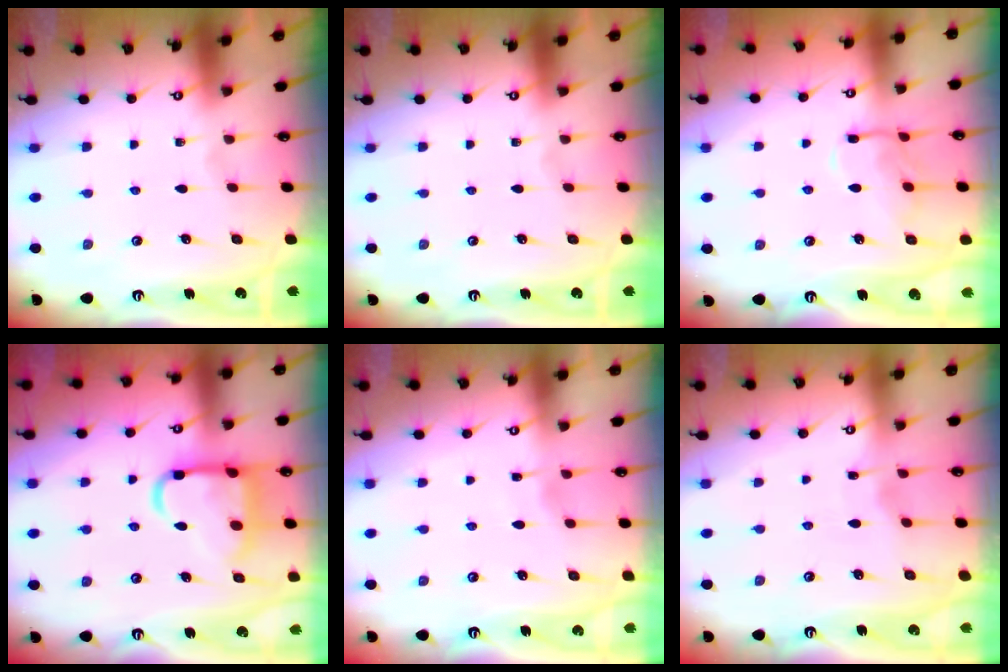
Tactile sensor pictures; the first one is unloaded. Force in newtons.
{"total": 0.0}
{"total": 10.8, "press": 10.8, "slide": 0.7}
{"total": 14.8, "press": 14.7, "slide": 1.5}
{"total": 2.7, "press": 2.7, "slide": 0.3}
{"total": 2.6, "press": 2.6, "slide": 0.3}